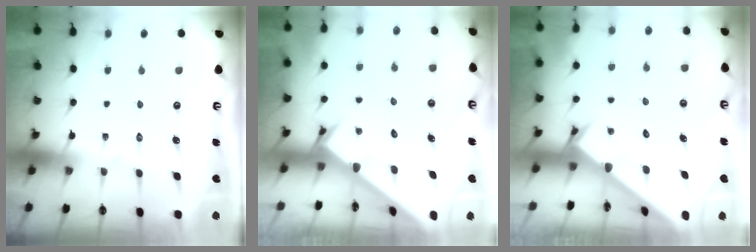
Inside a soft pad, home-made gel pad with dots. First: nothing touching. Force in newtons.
{"total": 2.5, "press": 2.5, "slide": 0.2}
{"total": 2.6, "press": 2.6, "slide": 0.3}